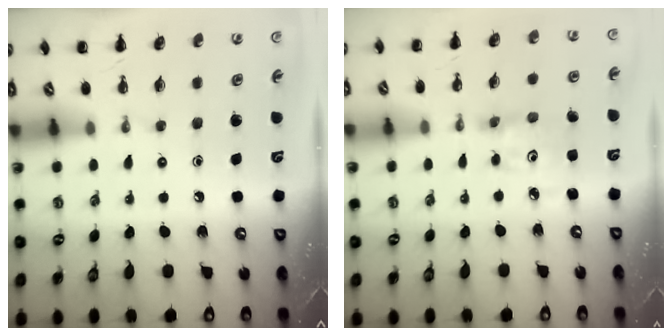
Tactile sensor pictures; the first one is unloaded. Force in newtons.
{"total": 2.8, "press": 2.8, "slide": 0.4}